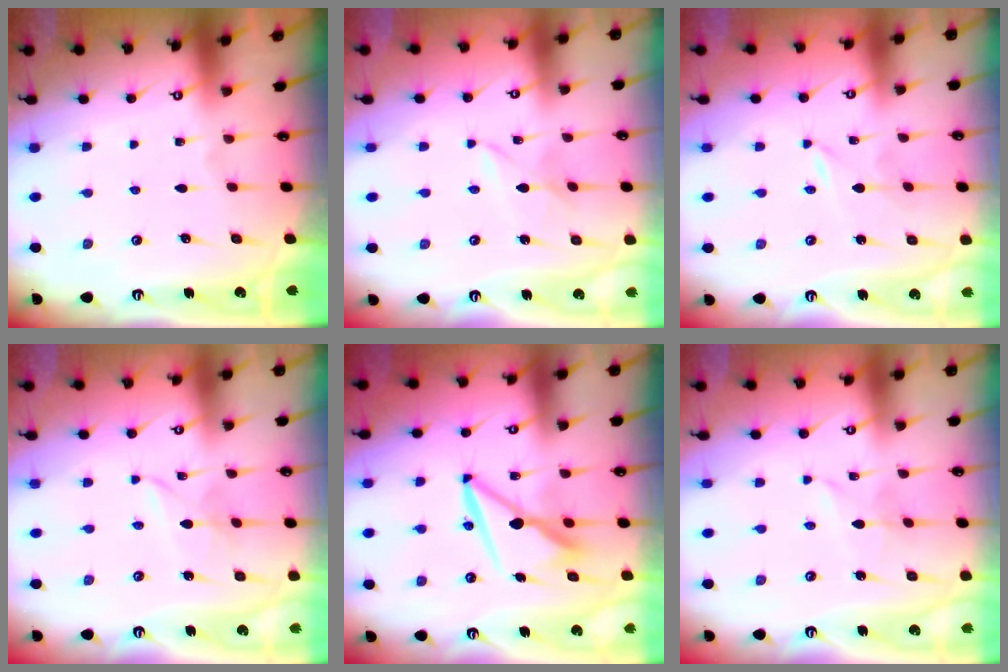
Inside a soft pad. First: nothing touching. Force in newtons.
{"total": 1.9, "press": 1.9, "slide": 0.3}
{"total": 0.0}
{"total": 3.0, "press": 3.0, "slide": 0.2}
{"total": 8.7, "press": 8.6, "slide": 1.5}
{"total": 1.5, "press": 1.4, "slide": 0.2}